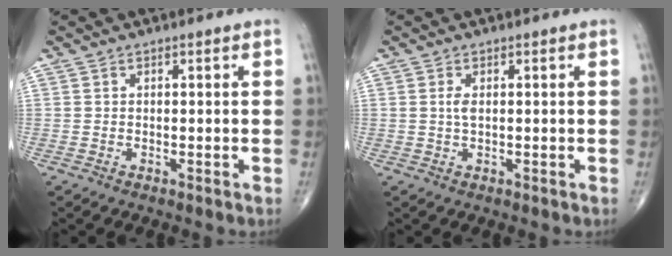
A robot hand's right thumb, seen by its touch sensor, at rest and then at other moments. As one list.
[{"total": 1.7, "force": [0.3, 0.7, 1.5], "torque": [-0.034, 0.000, 0.008]}]